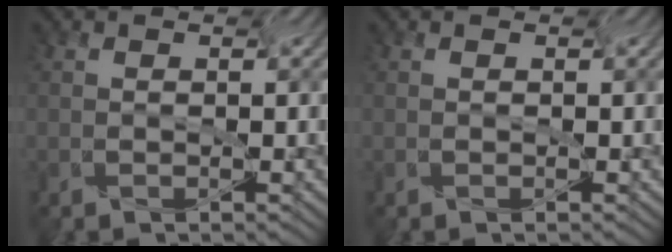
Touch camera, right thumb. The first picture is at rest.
{"total": 0.0}